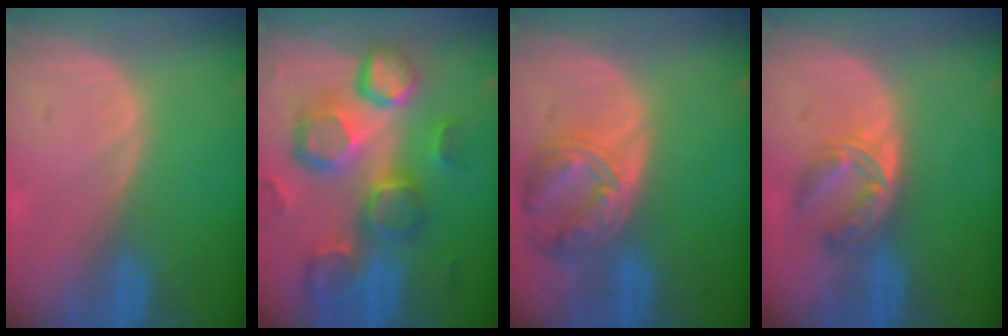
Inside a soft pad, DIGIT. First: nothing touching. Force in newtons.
{"total": 13.0, "press": 11.4, "slide": 6.4}
{"total": 8.3, "press": 7.2, "slide": 4.0}
{"total": 6.0, "press": 5.0, "slide": 3.3}